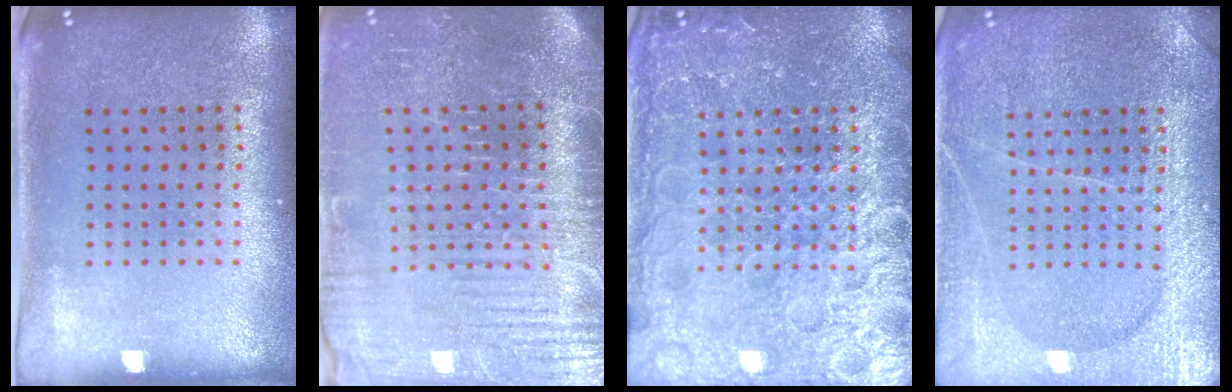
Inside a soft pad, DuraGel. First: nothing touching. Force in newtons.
{"total": 4.3, "press": 4.1, "slide": 1.4}
{"total": 6.9, "press": 6.9, "slide": 0.8}
{"total": 3.7, "press": 3.7, "slide": 0.3}